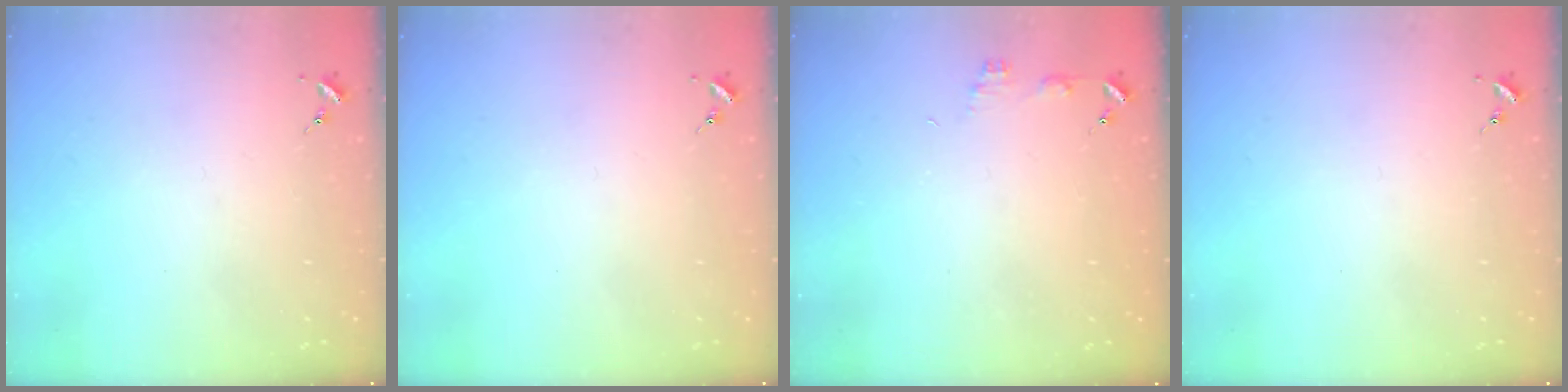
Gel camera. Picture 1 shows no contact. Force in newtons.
{"total": 0.0}
{"total": 4.0, "press": 4.0, "slide": 0.4}
{"total": 0.0}